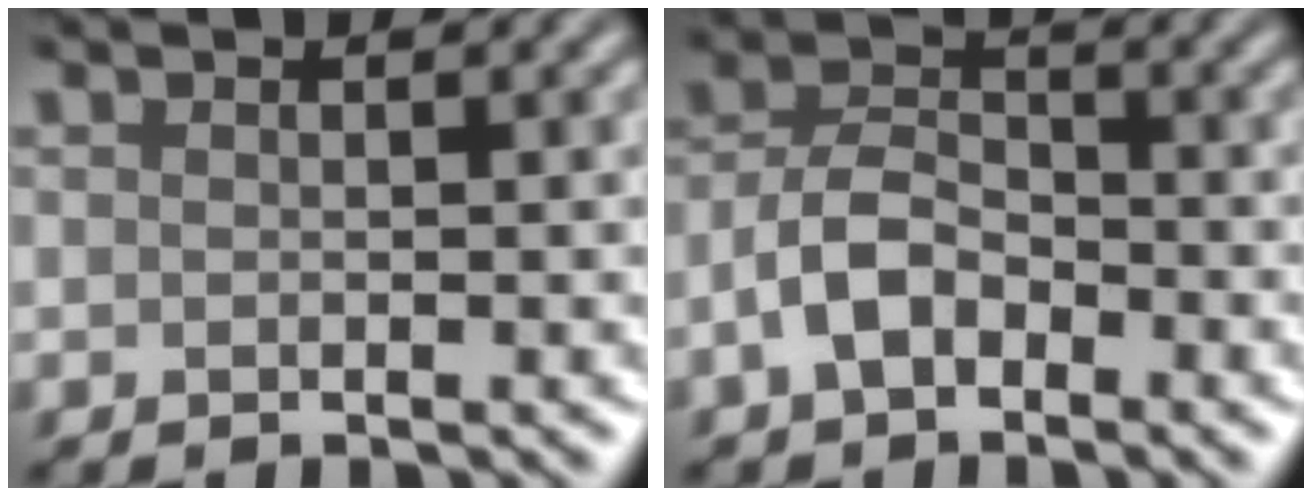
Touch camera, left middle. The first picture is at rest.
{"total": 4.3, "force": [-2.1, 2.6, 2.7], "torque": [-0.053, 0.013, -0.045]}